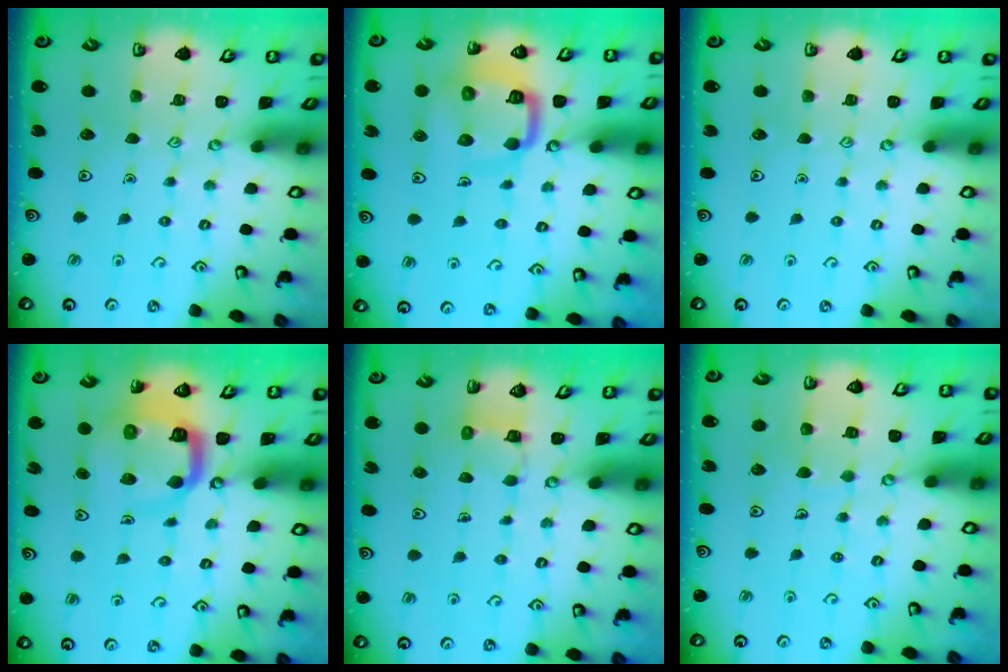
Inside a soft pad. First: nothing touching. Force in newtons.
{"total": 11.8, "press": 11.7, "slide": 1.4}
{"total": 0.0}
{"total": 9.6, "press": 9.6, "slide": 1.2}
{"total": 3.1, "press": 3.1, "slide": 0.3}
{"total": 5.7, "press": 5.7, "slide": 0.5}